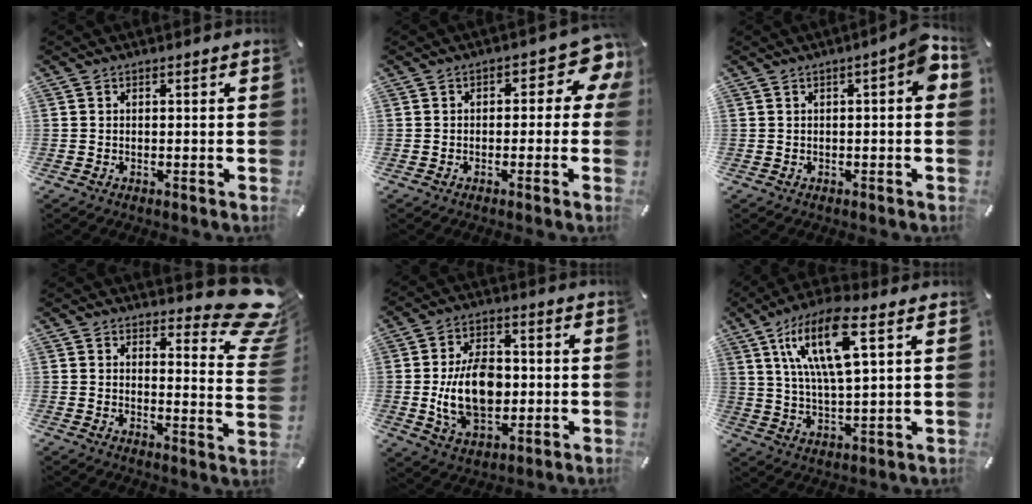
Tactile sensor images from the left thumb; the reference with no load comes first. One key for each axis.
{"total": 7.3, "fx": 1.7, "fy": 3.8, "fz": 6.0, "tx": -0.075, "ty": -0.012, "tz": 0.023}
{"total": 5.8, "fx": 0.6, "fy": 1.7, "fz": 5.5, "tx": -0.074, "ty": -0.002, "tz": 0.007}
{"total": 11.9, "fx": 8.8, "fy": 4.8, "fz": 6.4, "tx": -0.062, "ty": -0.081, "tz": 0.152}
{"total": 14.5, "fx": -1.0, "fy": 9.9, "fz": 10.5, "tx": -0.194, "ty": 0.000, "tz": -0.018}
{"total": 15.9, "fx": 7.1, "fy": 4.8, "fz": 13.4, "tx": -0.269, "ty": -0.007, "tz": 0.114}